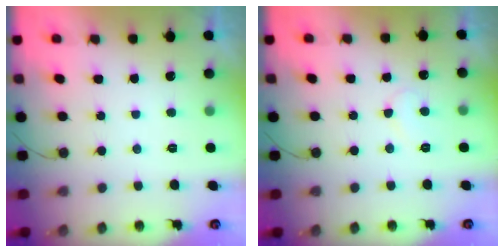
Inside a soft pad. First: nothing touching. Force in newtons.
{"total": 6.8, "press": 6.8, "slide": 0.4}